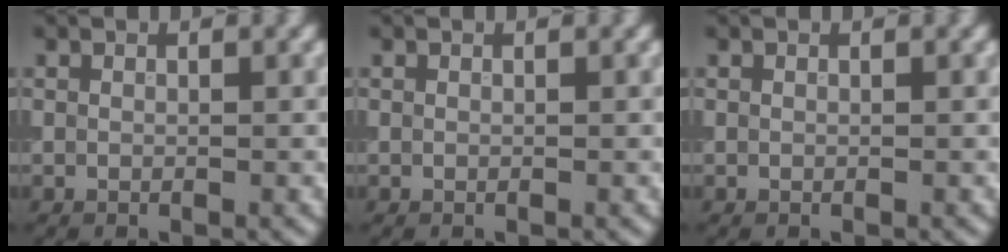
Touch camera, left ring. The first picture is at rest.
{"total": 0.0}
{"total": 0.0}